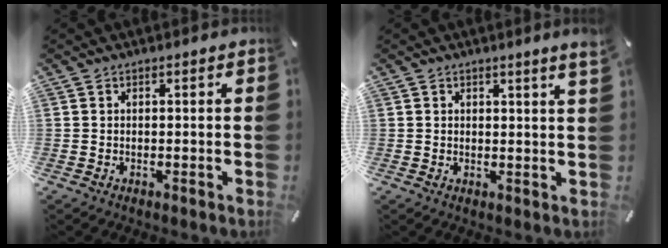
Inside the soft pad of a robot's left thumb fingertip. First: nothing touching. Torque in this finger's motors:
{"motor_torque": [0.30, -0.30, 0.02, -0.16, 0.03]}